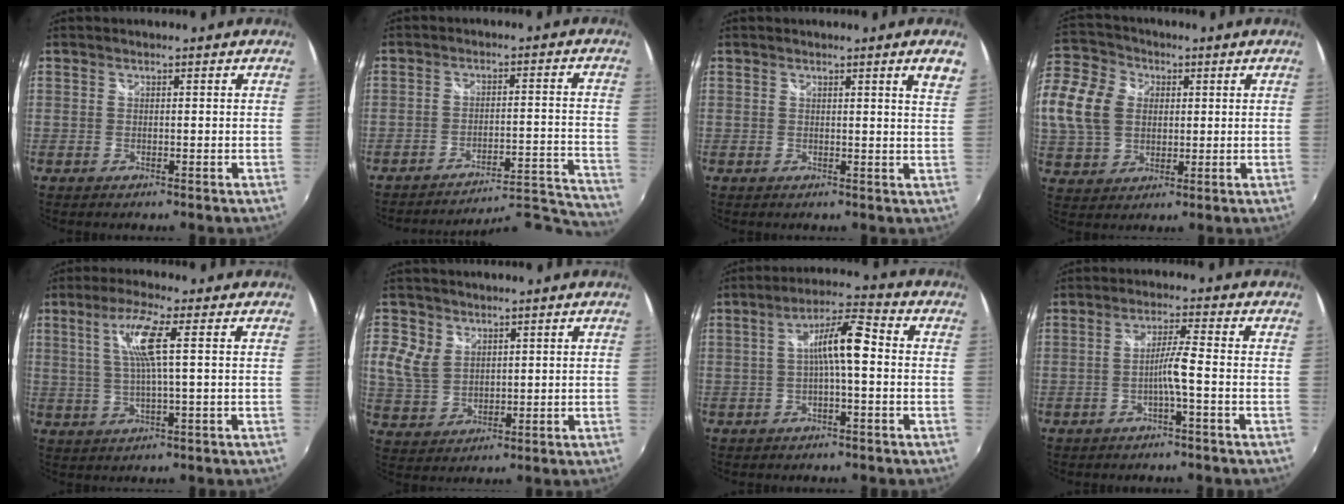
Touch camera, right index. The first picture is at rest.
{"total": 17.0, "force": [-17.0, -0.9, 1.2], "torque": [-0.010, 0.034, -0.232]}
{"total": 3.7, "force": [2.3, -0.8, 2.7], "torque": [-0.032, -0.003, 0.025]}
{"total": 24.4, "force": [4.8, 19.7, 13.6], "torque": [-0.374, 0.061, 0.095]}
{"total": 7.3, "force": [2.0, -0.1, 7.1], "torque": [-0.136, 0.001, 0.041]}
{"total": 7.9, "force": [2.9, 6.0, 4.2], "torque": [-0.097, 0.011, 0.062]}
{"total": 7.7, "force": [-0.3, 1.2, 7.6], "torque": [-0.139, 0.019, -0.004]}
{"total": 4.1, "force": [-1.5, -0.8, 3.7], "torque": [-0.071, 0.002, -0.027]}